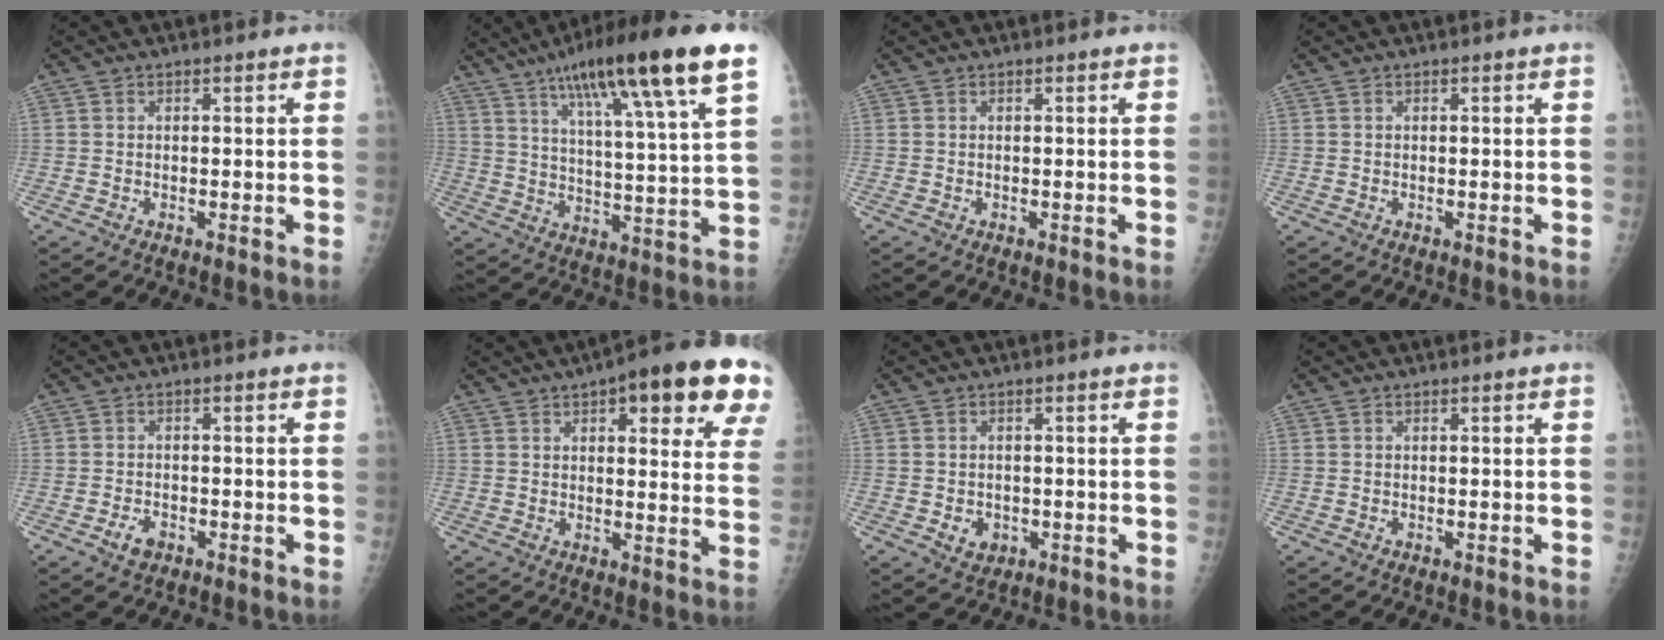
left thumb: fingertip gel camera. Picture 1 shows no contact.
{"total": 21.9, "force": [12.4, 2.6, 17.9], "torque": [-0.277, -0.026, 0.192]}
{"total": 0.0}
{"total": 0.0}
{"total": 2.6, "force": [-1.5, 1.6, 1.5], "torque": [-0.026, 0.012, -0.021]}
{"total": 19.1, "force": [9.8, 5.9, 15.3], "torque": [-0.172, -0.018, 0.115]}
{"total": 3.1, "force": [-0.8, 2.6, 1.6], "torque": [-0.013, 0.005, -0.003]}
{"total": 0.0}